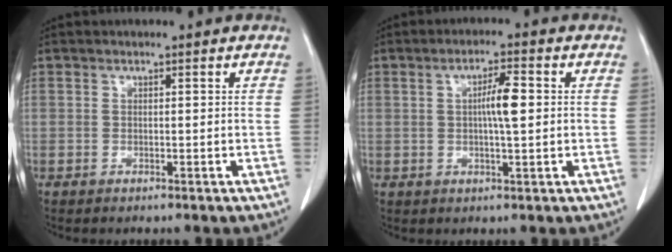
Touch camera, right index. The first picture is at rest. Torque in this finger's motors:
{"motor_torque": [0.11, 0.05, 0.29, 0.06]}